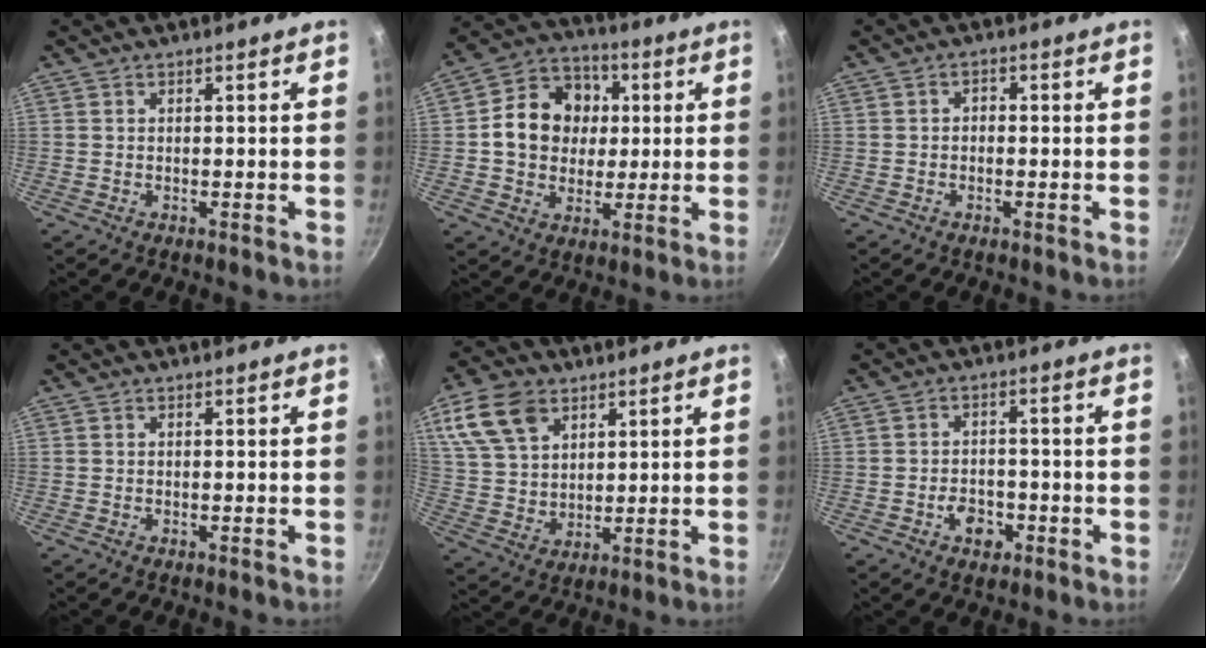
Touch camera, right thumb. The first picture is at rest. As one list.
[{"total": 14.2, "force": [1.6, 11.9, 7.5], "torque": [-0.096, 0.018, 0.019]}, {"total": 1.5, "force": [-0.4, 1.2, 0.8], "torque": [-0.013, 0.009, -0.009]}, {"total": 0.0}, {"total": 13.0, "force": [6.5, 8.7, 7.2], "torque": [-0.125, -0.014, 0.131]}, {"total": 5.0, "force": [-2.2, 3.4, 2.9], "torque": [-0.028, 0.016, -0.036]}]